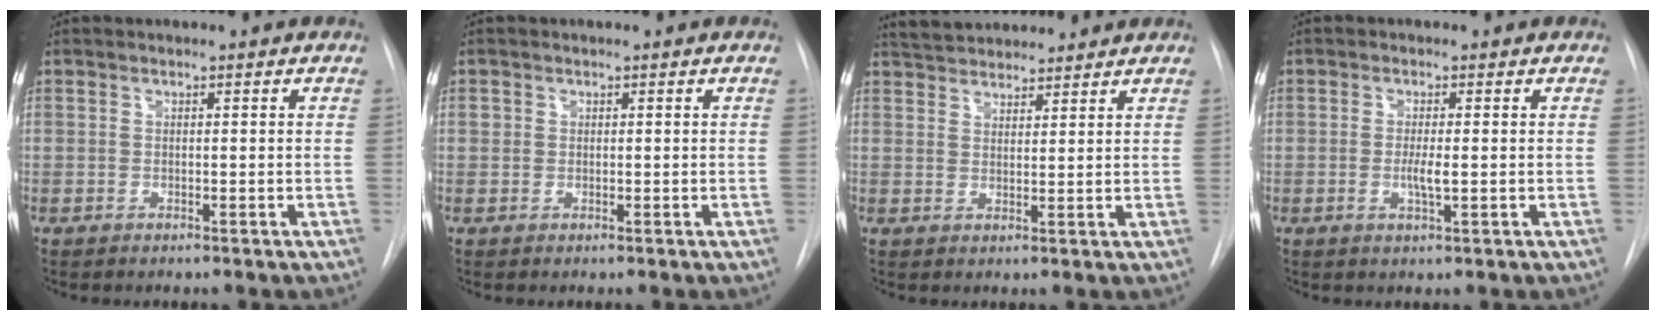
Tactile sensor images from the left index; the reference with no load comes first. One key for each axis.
{"total": 0.9, "fx": 0.3, "fy": 0.9, "fz": 0.1, "tx": 0.005, "ty": 0.008, "tz": 0.003}
{"total": 8.2, "fx": 7.7, "fy": 1.9, "fz": 2.0, "tx": -0.034, "ty": 0.024, "tz": 0.120}
{"total": 2.3, "fx": -0.5, "fy": 0.2, "fz": 2.2, "tx": -0.046, "ty": -0.010, "tz": -0.009}